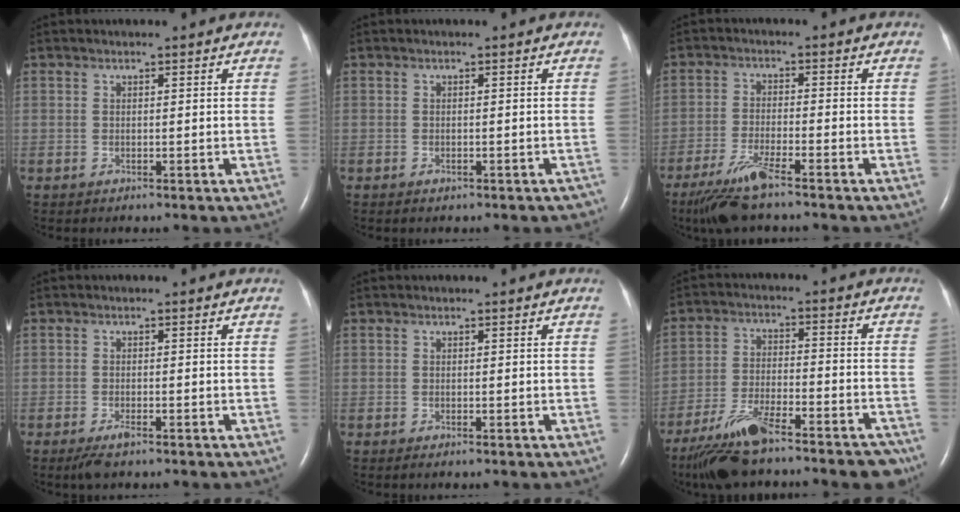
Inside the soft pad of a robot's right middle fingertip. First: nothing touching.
{"total": 2.6, "force": [-2.0, 1.1, 1.2], "torque": [-0.006, 0.000, -0.022]}
{"total": 7.0, "force": [-5.2, 0.3, 4.7], "torque": [-0.104, -0.022, -0.100]}
{"total": 2.4, "force": [-1.6, 0.4, 1.6], "torque": [-0.041, -0.006, -0.029]}
{"total": 0.0}
{"total": 15.2, "force": [-12.1, 3.2, 8.5], "torque": [-0.126, 0.003, -0.199]}